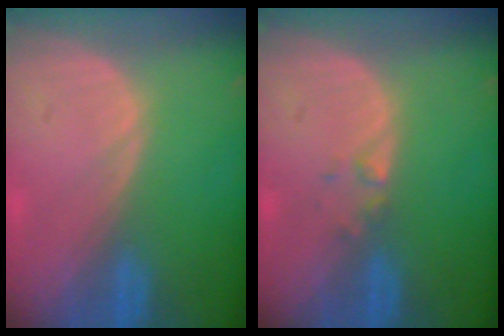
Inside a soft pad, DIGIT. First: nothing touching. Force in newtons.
{"total": 1.2, "press": 1.2, "slide": 0.1}